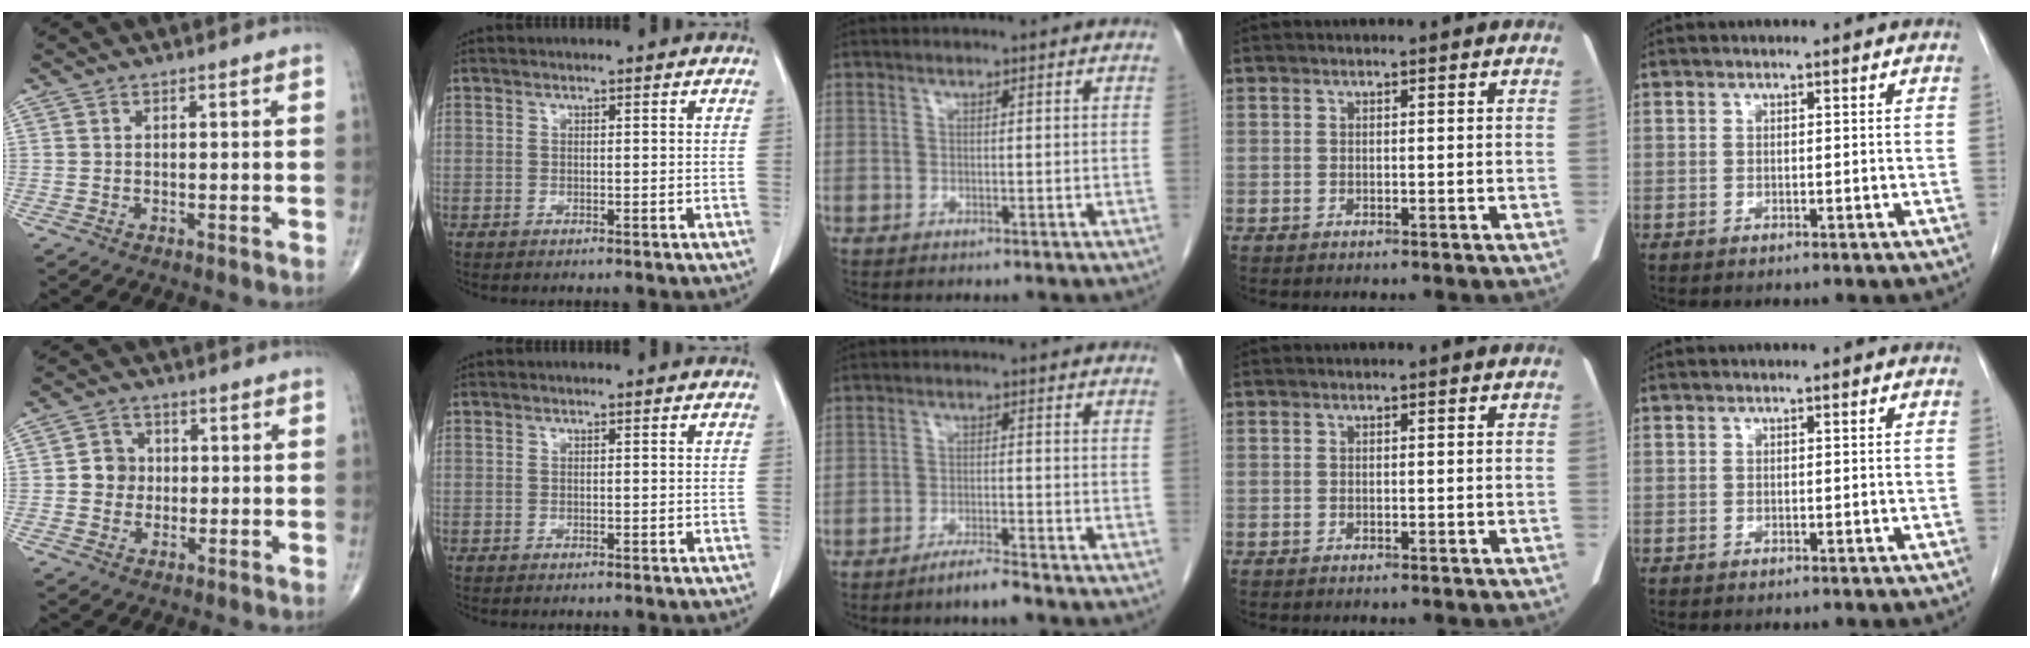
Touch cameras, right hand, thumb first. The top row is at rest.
{"thumb": {"total": 4.6, "force": [-0.1, 4.2, 1.7], "torque": [-0.004, 0.008, -0.008]}, "middle": {"total": 3.8, "force": [-3.1, 0.0, 2.1], "torque": [-0.037, -0.004, -0.058]}}